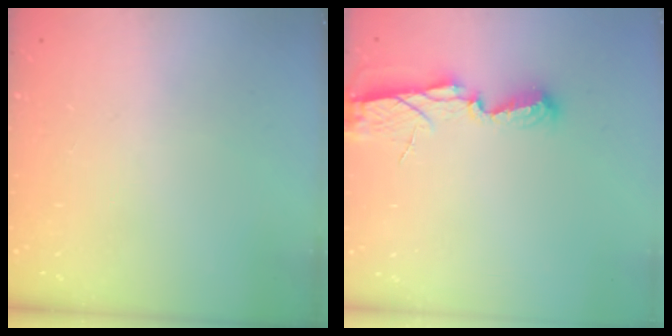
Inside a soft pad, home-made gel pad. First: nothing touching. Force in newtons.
{"total": 6.3, "press": 6.2, "slide": 0.4}